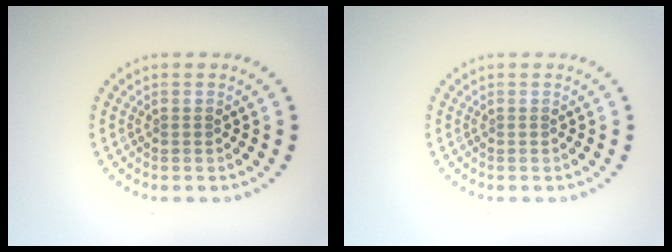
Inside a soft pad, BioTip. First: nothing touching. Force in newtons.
{"total": 0.0}